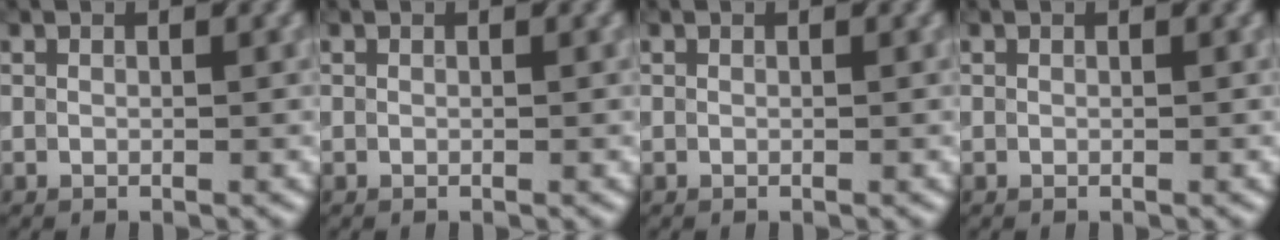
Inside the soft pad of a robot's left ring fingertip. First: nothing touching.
{"total": 0.0}
{"total": 0.0}
{"total": 0.0}